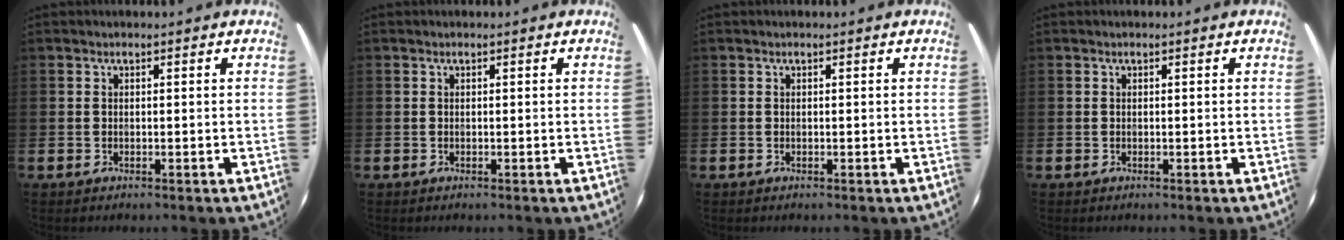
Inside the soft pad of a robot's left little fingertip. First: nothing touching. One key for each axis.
{"total": 0.0}
{"total": 0.0}
{"total": 0.0}